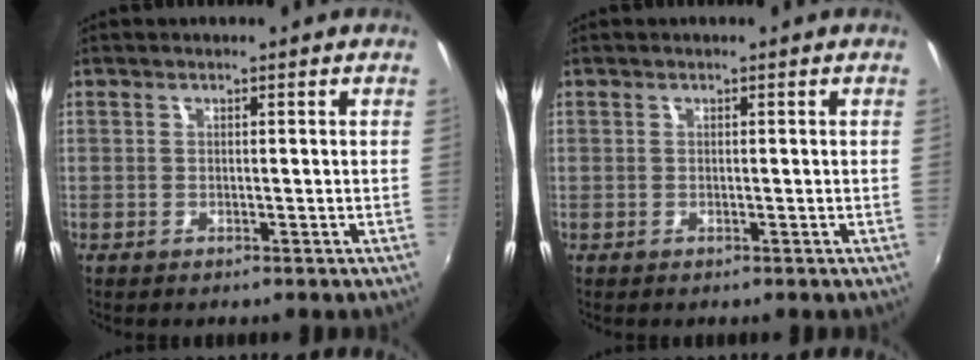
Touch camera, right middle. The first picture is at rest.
{"total": 0.0}